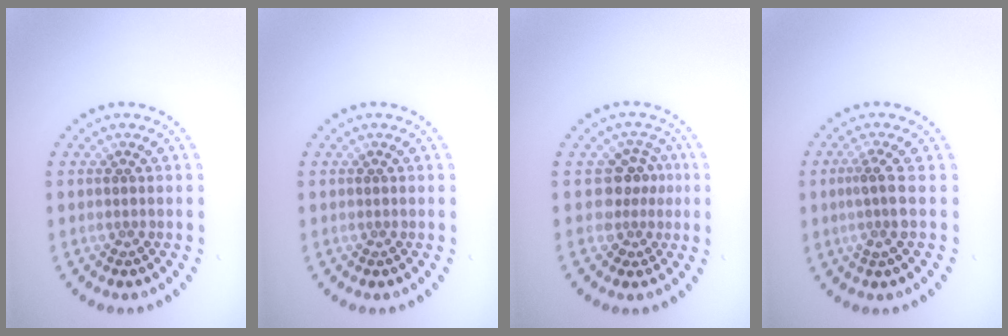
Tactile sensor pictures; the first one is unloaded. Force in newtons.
{"total": 0.0}
{"total": 2.7, "press": 2.0, "slide": 1.8}
{"total": 2.0, "press": 1.4, "slide": 1.4}